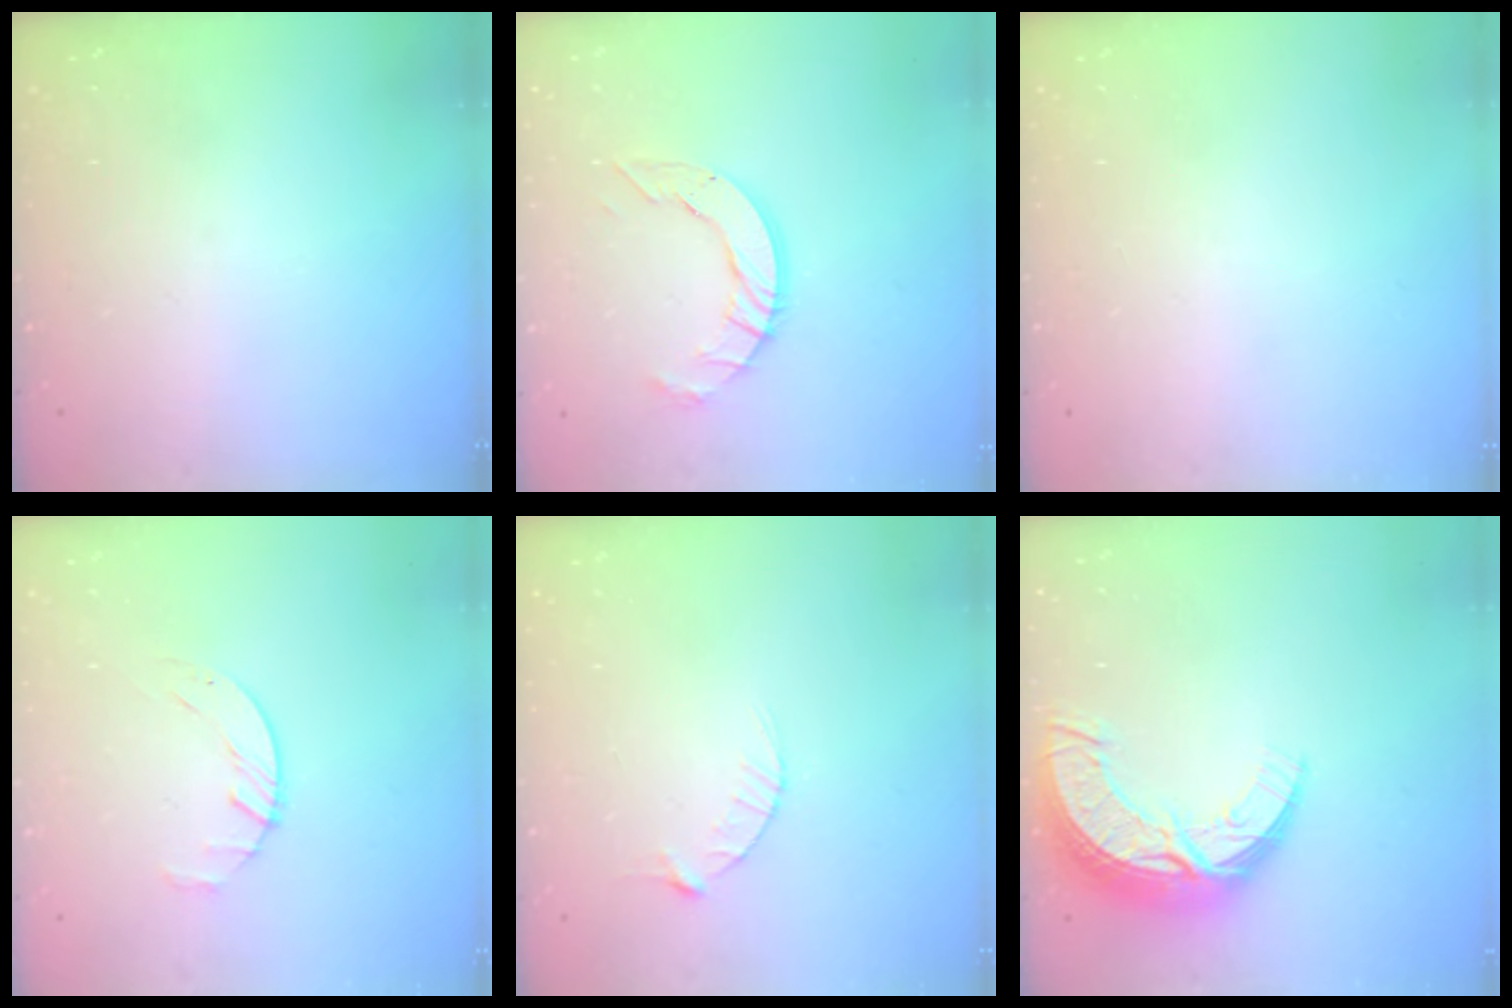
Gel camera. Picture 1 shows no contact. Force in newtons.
{"total": 8.1, "press": 8.0, "slide": 0.3}
{"total": 0.0}
{"total": 1.6, "press": 1.6, "slide": 0.3}
{"total": 2.9, "press": 2.9, "slide": 0.4}
{"total": 13.0, "press": 12.9, "slide": 1.0}